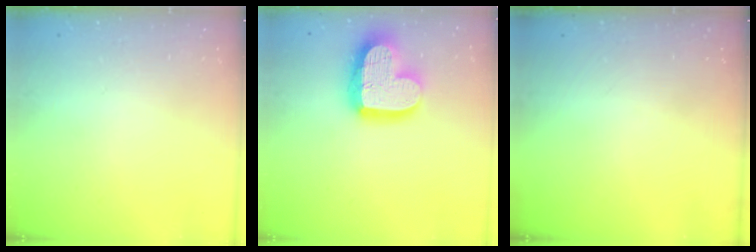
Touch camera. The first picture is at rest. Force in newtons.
{"total": 19.0, "press": 19.0, "slide": 1.6}
{"total": 0.0}